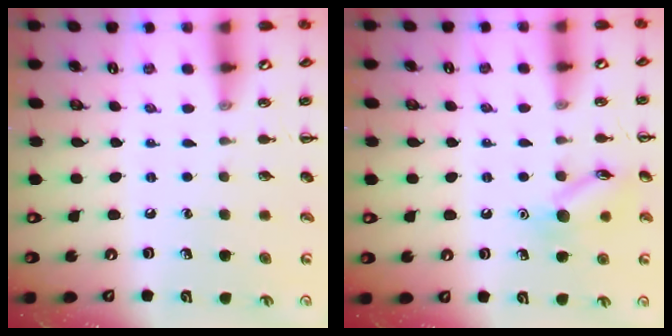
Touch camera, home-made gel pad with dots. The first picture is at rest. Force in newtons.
{"total": 10.4, "press": 10.4, "slide": 0.5}